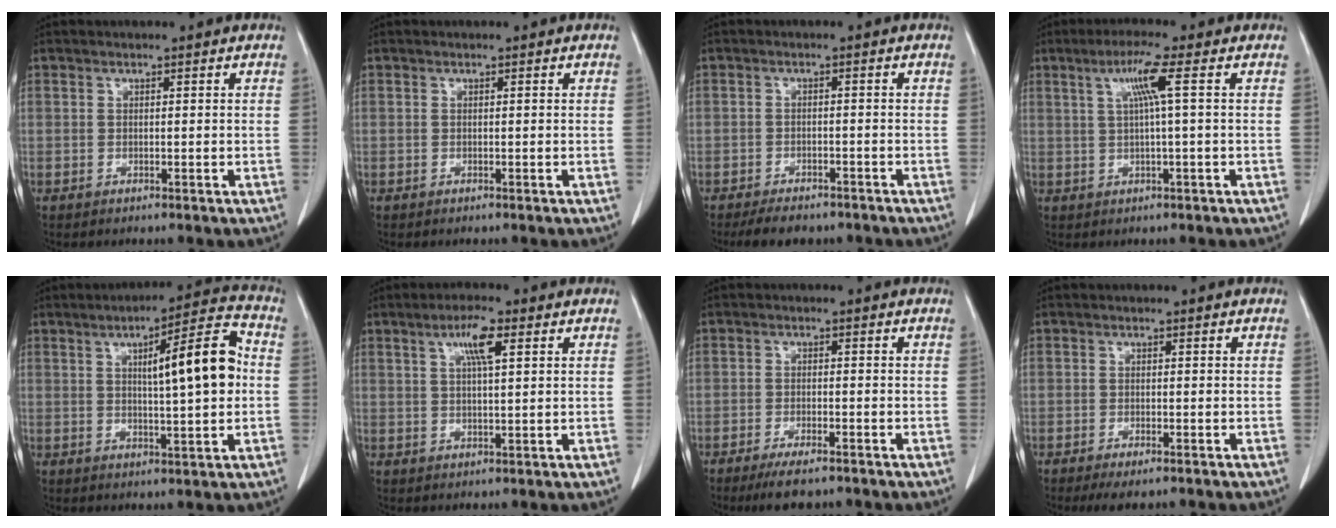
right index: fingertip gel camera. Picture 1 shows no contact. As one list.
[{"total": 0.0}, {"total": 6.0, "force": [-4.9, 2.6, 2.2], "torque": [-0.028, -0.001, -0.066]}, {"total": 5.0, "force": [1.5, -0.9, 4.7], "torque": [-0.092, 0.009, 0.029]}, {"total": 11.7, "force": [1.3, 1.4, 11.5], "torque": [-0.164, 0.024, 0.018]}, {"total": 5.0, "force": [2.2, 0.6, 4.5], "torque": [-0.083, 0.003, 0.038]}, {"total": 5.3, "force": [-4.1, 1.2, 3.2], "torque": [-0.052, -0.009, -0.062]}, {"total": 3.8, "force": [-2.9, 1.0, 2.3], "torque": [-0.031, -0.008, -0.038]}]